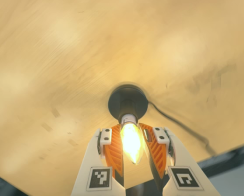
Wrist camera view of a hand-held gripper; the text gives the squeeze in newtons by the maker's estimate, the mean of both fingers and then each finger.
{"total": 13.7, "left": 14.4, "right": 13.0}